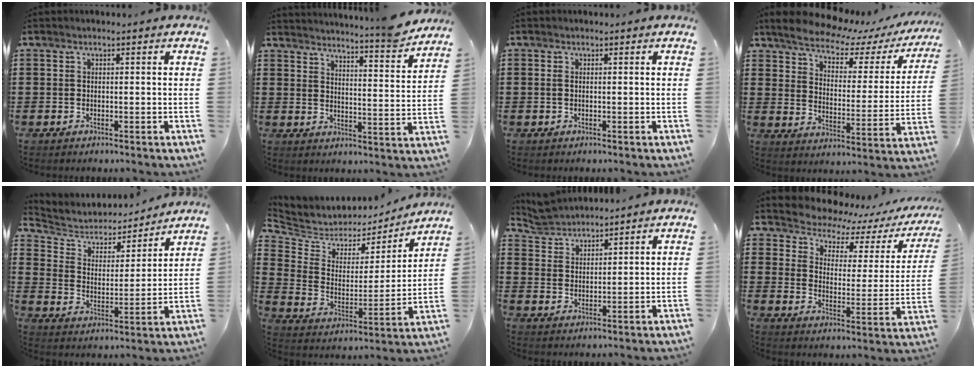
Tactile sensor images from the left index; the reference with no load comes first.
{"total": 6.2, "force": [5.9, -0.5, 2.0], "torque": [-0.038, -0.051, 0.096]}
{"total": 0.7, "force": [-0.1, 0.3, 0.6], "torque": [-0.014, 0.000, -0.001]}
{"total": 6.2, "force": [5.5, 1.3, 2.4], "torque": [-0.069, -0.040, 0.090]}
{"total": 4.6, "force": [4.1, 1.9, 0.8], "torque": [-0.047, -0.030, 0.065]}
{"total": 4.9, "force": [4.4, 2.2, -0.1], "torque": [-0.038, -0.040, 0.070]}
{"total": 4.3, "force": [4.3, 0.5, -0.3], "torque": [-0.012, -0.013, 0.082]}
{"total": 3.7, "force": [3.5, 1.2, 0.6], "torque": [-0.040, -0.034, 0.052]}